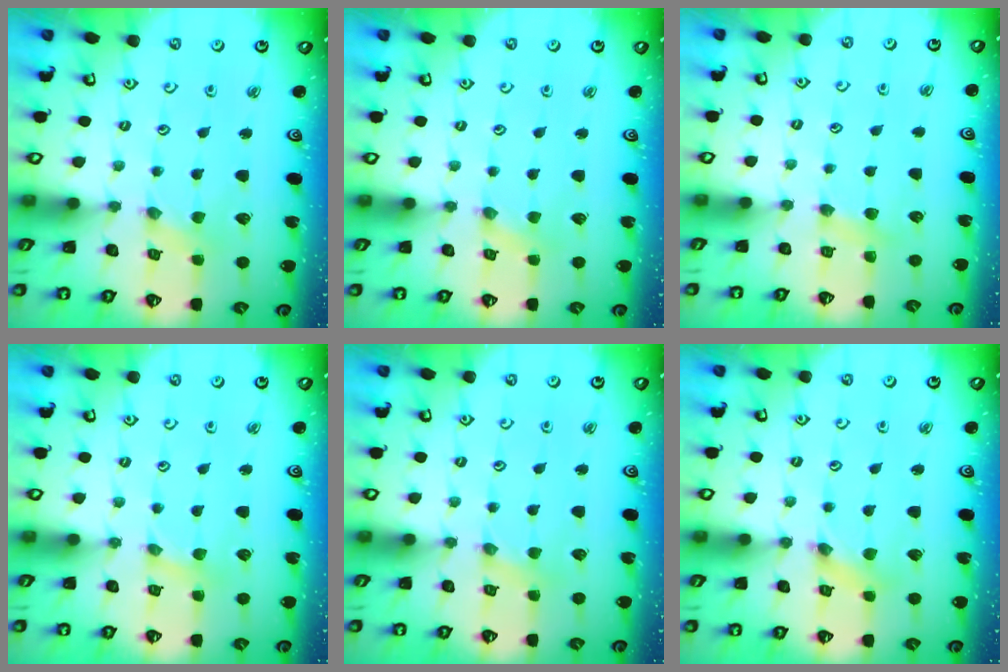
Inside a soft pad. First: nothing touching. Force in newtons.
{"total": 0.5, "press": 0.5, "slide": 0.1}
{"total": 4.4, "press": 4.3, "slide": 0.6}
{"total": 1.6, "press": 1.6, "slide": 0.3}
{"total": 2.5, "press": 2.5, "slide": 0.3}
{"total": 1.2, "press": 1.1, "slide": 0.2}